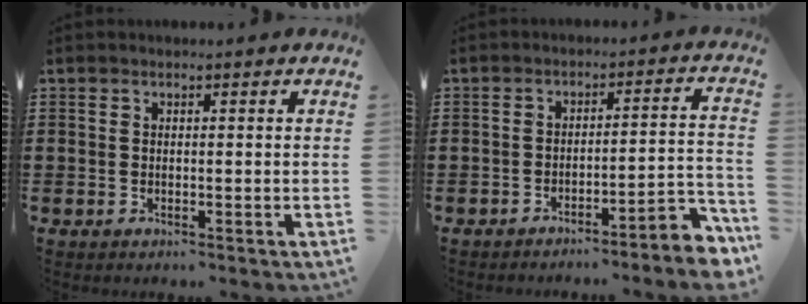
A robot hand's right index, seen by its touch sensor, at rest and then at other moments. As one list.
[{"total": 4.1, "force": [-3.8, 0.0, 1.6], "torque": [-0.031, -0.008, -0.079]}]